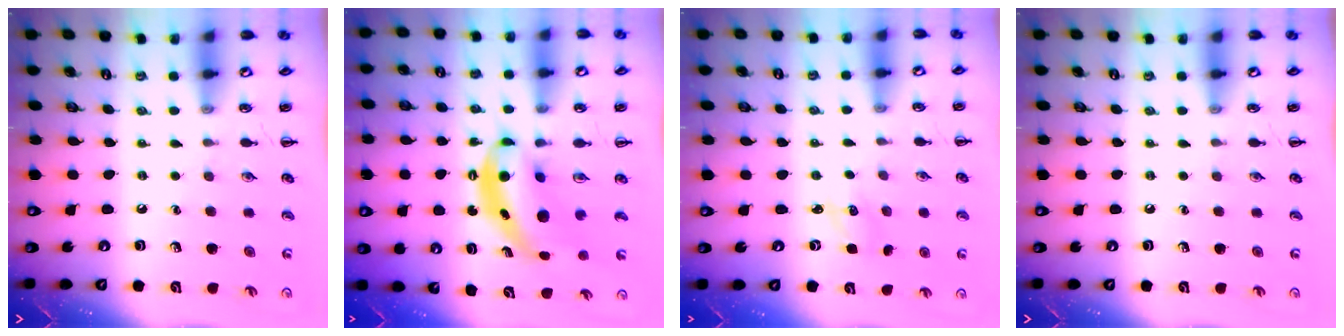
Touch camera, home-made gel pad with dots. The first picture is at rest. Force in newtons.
{"total": 6.3, "press": 6.2, "slide": 1.1}
{"total": 2.1, "press": 2.0, "slide": 0.6}
{"total": 0.0}